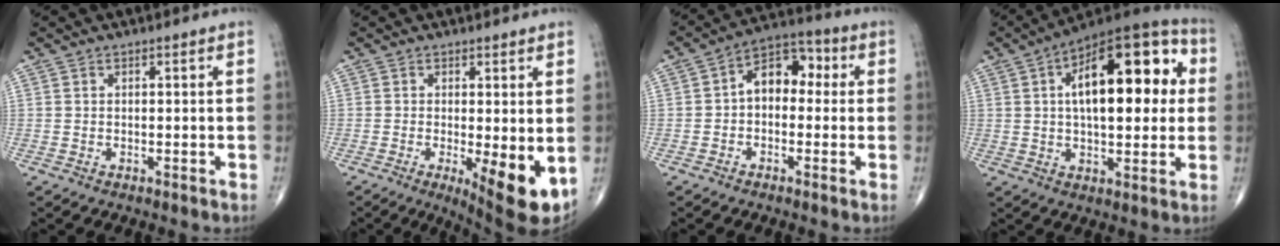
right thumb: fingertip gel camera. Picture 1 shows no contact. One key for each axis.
{"total": 8.9, "fx": -1.7, "fy": 2.6, "fz": 8.3, "tx": -0.118, "ty": -0.023, "tz": -0.019}
{"total": 8.9, "fx": 0.2, "fy": 6.0, "fz": 6.5, "tx": -0.069, "ty": 0.036, "tz": -0.014}
{"total": 23.1, "fx": 4.4, "fy": 10.5, "fz": 20.1, "tx": -0.271, "ty": 0.023, "tz": 0.054}